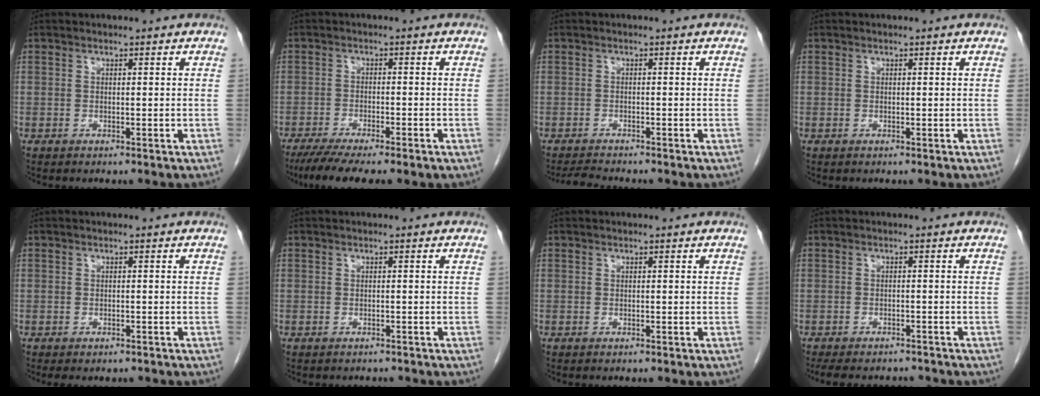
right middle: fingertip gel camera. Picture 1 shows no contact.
{"total": 9.7, "force": [-7.3, 1.1, 6.2], "torque": [-0.091, -0.020, -0.110]}
{"total": 2.7, "force": [-2.6, -0.8, 0.6], "torque": [-0.023, -0.018, -0.048]}
{"total": 0.0}
{"total": 3.4, "force": [-2.9, 1.5, 1.1], "torque": [-0.013, -0.004, -0.035]}
{"total": 2.5, "force": [-2.3, 0.9, 0.5], "torque": [-0.013, -0.004, -0.028]}
{"total": 0.0}
{"total": 9.5, "force": [-8.5, 2.8, 3.1], "torque": [-0.059, -0.004, -0.112]}